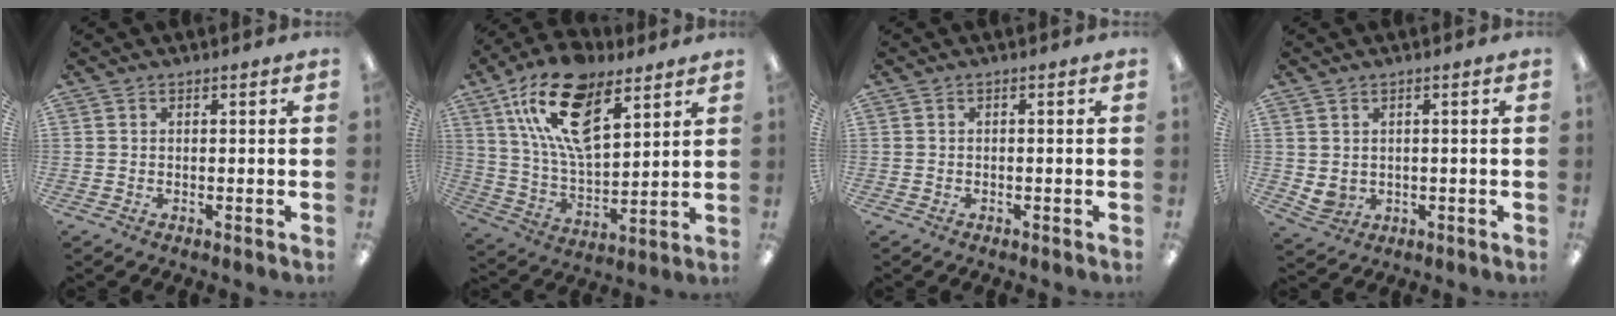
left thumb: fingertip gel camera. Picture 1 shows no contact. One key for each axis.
{"total": 19.7, "fx": 11.1, "fy": 9.3, "fz": 13.4, "tx": -0.255, "ty": -0.047, "tz": 0.193}
{"total": 0.0}
{"total": 2.4, "fx": 1.0, "fy": 2.1, "fz": 0.8, "tx": -0.025, "ty": -0.009, "tz": 0.019}